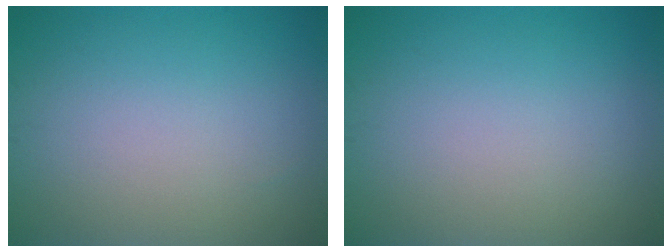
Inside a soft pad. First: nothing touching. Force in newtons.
{"total": 0.0}